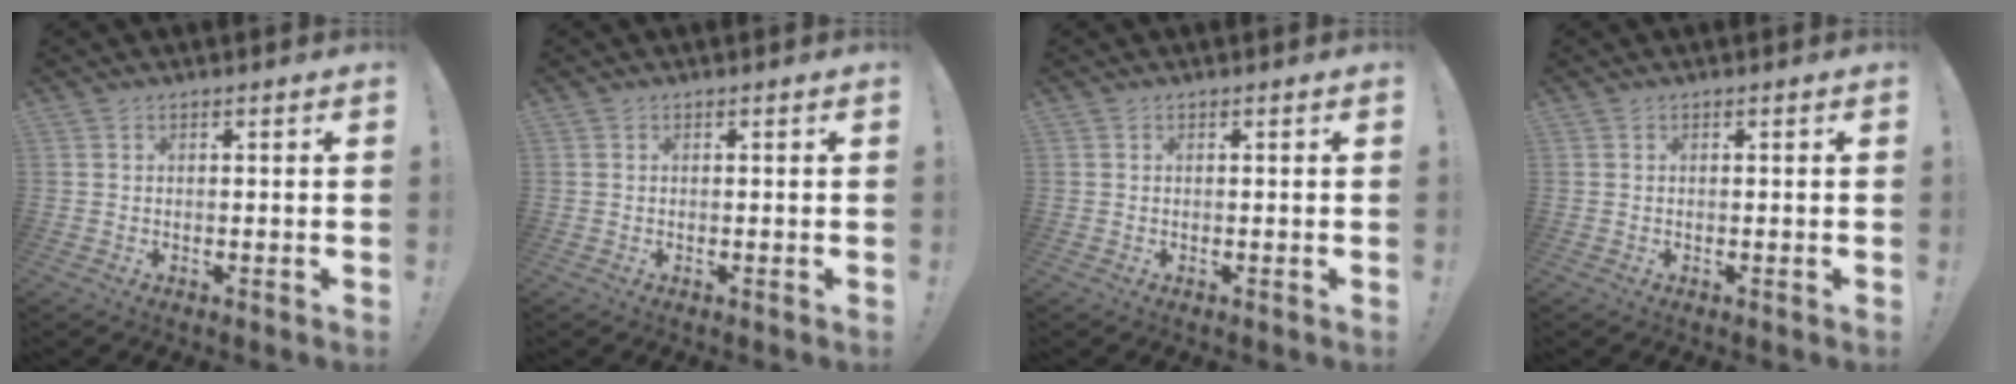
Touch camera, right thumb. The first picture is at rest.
{"total": 0.0}
{"total": 0.0}
{"total": 0.0}